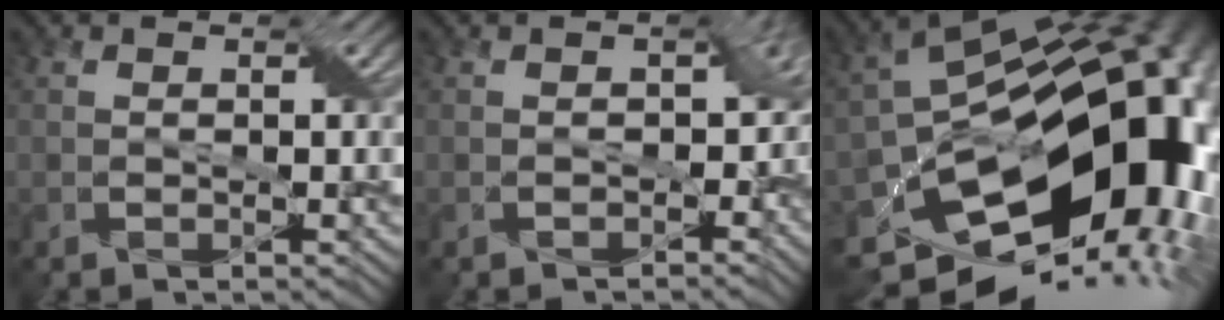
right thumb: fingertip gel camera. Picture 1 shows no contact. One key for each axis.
{"total": 6.8, "fx": -1.0, "fy": 5.3, "fz": 4.1, "tx": -0.020, "ty": -0.011, "tz": -0.011}
{"total": 19.0, "fx": -5.5, "fy": 12.4, "fz": 13.3, "tx": -0.181, "ty": -0.030, "tz": -0.059}